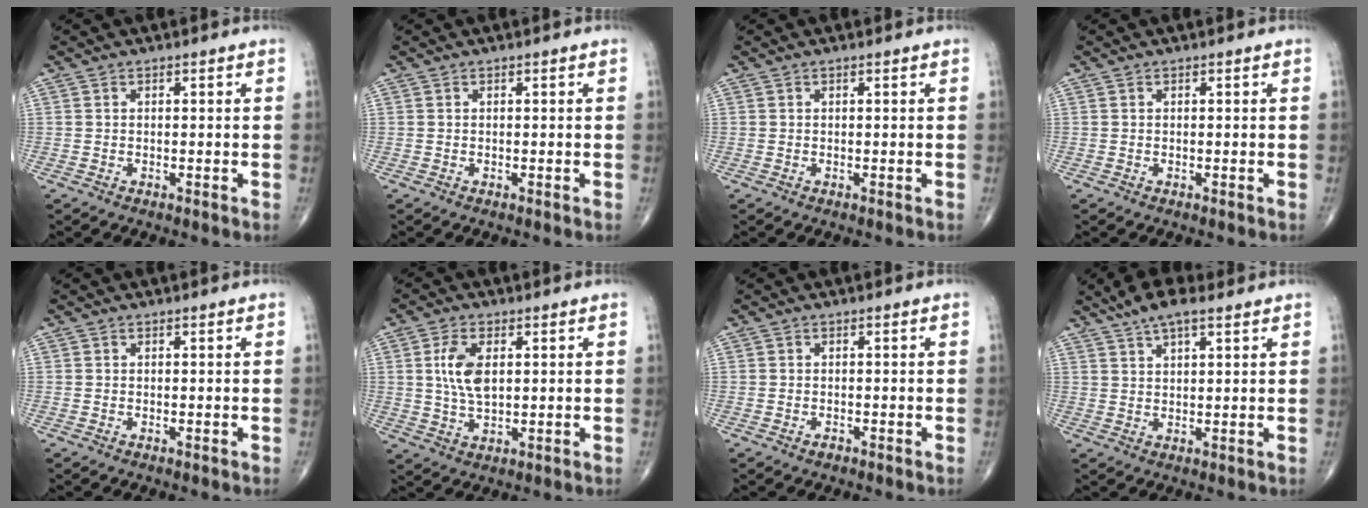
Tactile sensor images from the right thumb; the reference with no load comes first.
{"total": 0.0}
{"total": 0.0}
{"total": 0.0}
{"total": 0.0}
{"total": 7.3, "force": [1.5, 3.8, 6.0], "torque": [-0.118, -0.006, 0.031]}
{"total": 0.6, "force": [-0.5, 0.3, 0.2], "torque": [-0.002, 0.002, -0.008]}
{"total": 6.7, "force": [4.7, 2.0, 4.3], "torque": [-0.075, -0.002, 0.084]}